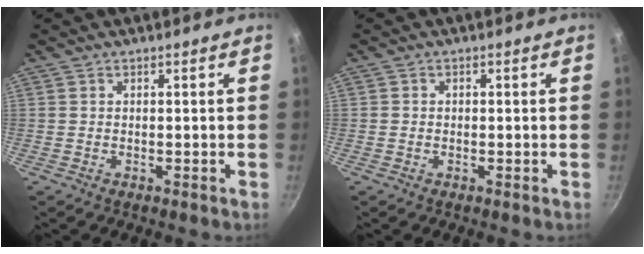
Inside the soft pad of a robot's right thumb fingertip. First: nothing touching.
{"total": 0.7, "force": [-0.2, 0.6, 0.2], "torque": [-0.003, 0.002, -0.004]}